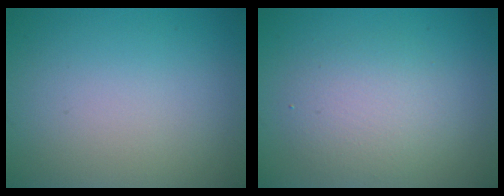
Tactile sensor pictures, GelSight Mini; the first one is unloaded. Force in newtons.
{"total": 2.0, "press": 2.0, "slide": 0.2}